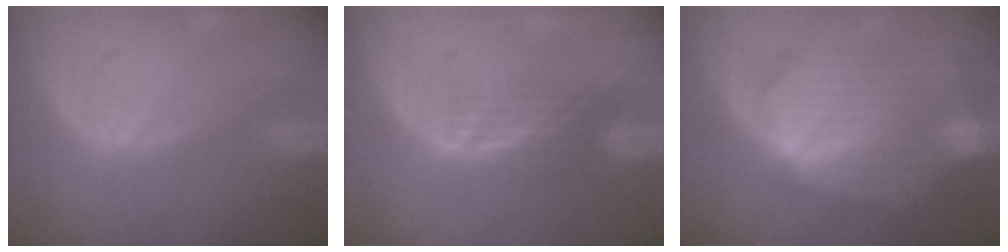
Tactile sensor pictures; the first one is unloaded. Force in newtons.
{"total": 3.4, "press": 2.9, "slide": 1.8}
{"total": 10.4, "press": 10.4, "slide": 0.8}